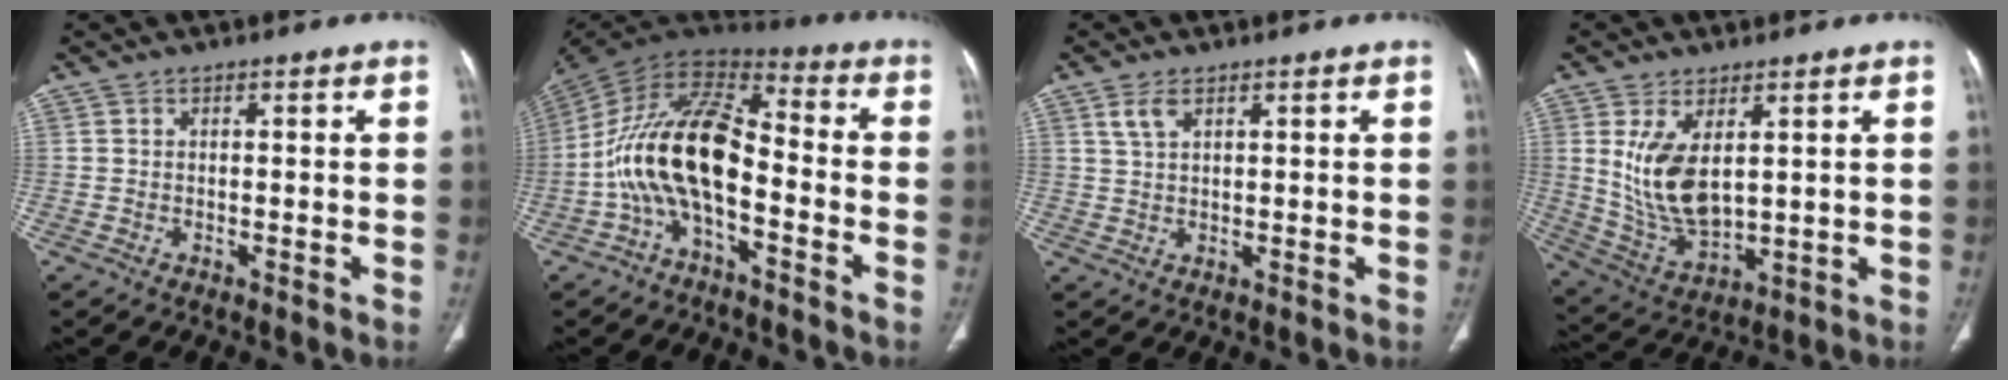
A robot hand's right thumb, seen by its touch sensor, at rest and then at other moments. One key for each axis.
{"total": 16.7, "fx": -4.5, "fy": 8.0, "fz": 14.0, "tx": -0.260, "ty": 0.073, "tz": -0.089}
{"total": 2.8, "fx": 1.7, "fy": 1.3, "fz": 1.9, "tx": -0.042, "ty": 0.000, "tz": 0.041}
{"total": 11.4, "fx": 2.8, "fy": 5.8, "fz": 9.4, "tx": -0.175, "ty": -0.023, "tz": 0.075}